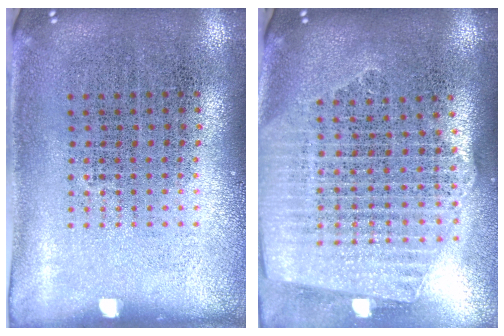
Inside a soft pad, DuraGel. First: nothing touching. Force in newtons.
{"total": 2.4, "press": 2.2, "slide": 1.2}